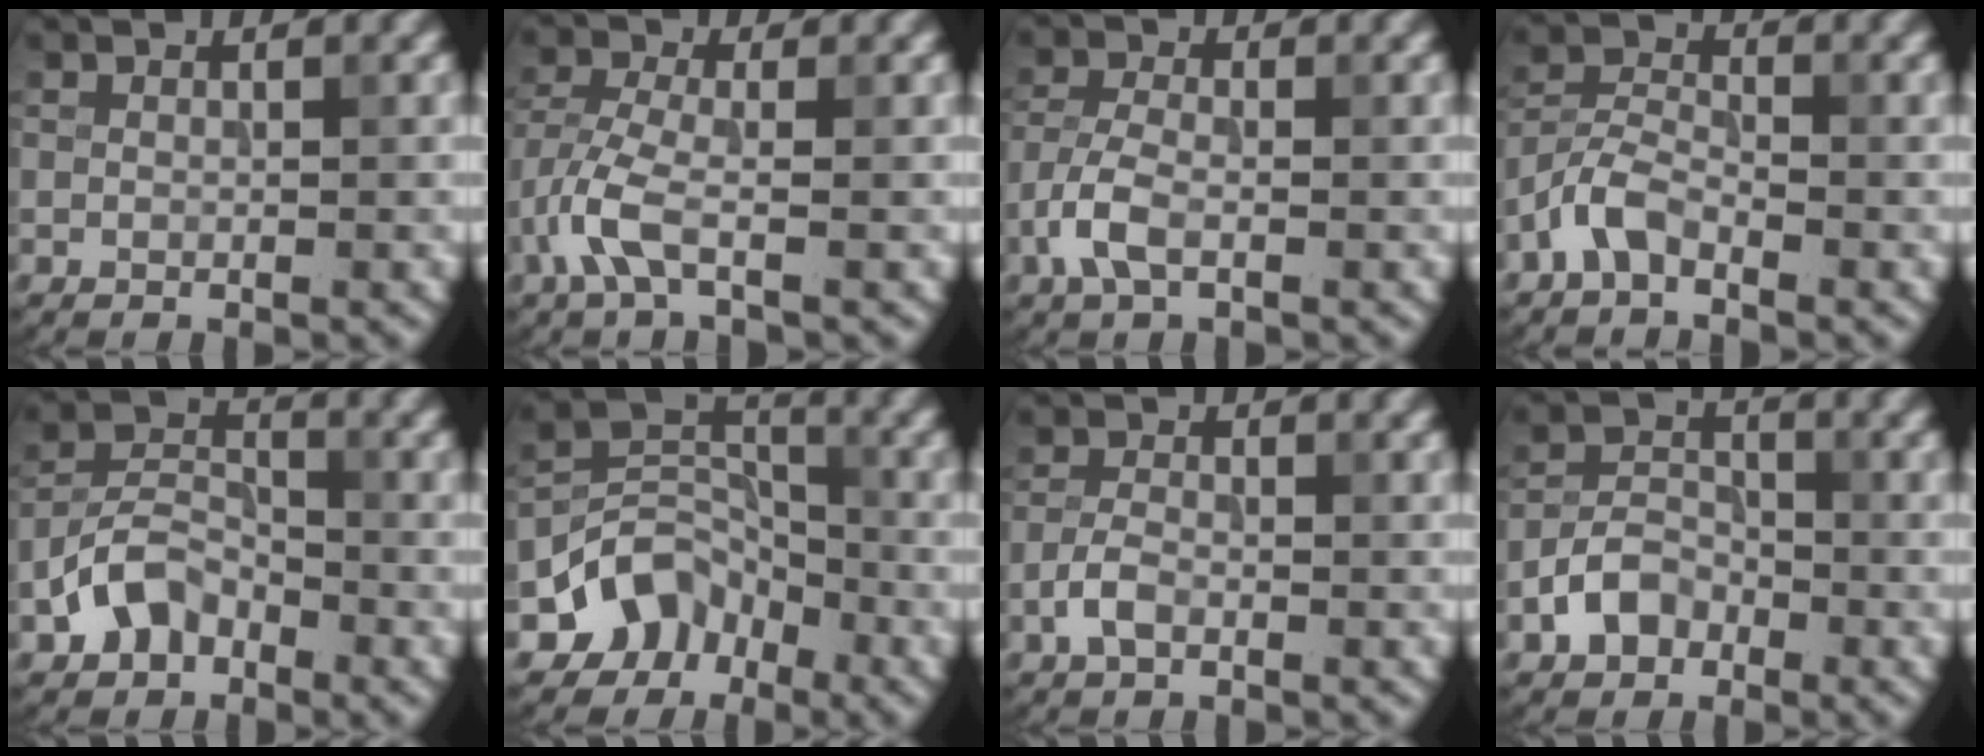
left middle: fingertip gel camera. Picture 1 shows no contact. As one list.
[{"total": 3.9, "force": [-1.9, 1.3, 3.1], "torque": [-0.079, 0.001, -0.051]}, {"total": 3.1, "force": [-1.4, 1.4, 2.4], "torque": [-0.056, 0.001, -0.036]}, {"total": 3.1, "force": [-2.1, 1.4, 1.9], "torque": [-0.038, 0.011, -0.053]}, {"total": 4.3, "force": [-2.5, 2.8, 2.2], "torque": [-0.041, 0.009, -0.056]}, {"total": 5.1, "force": [-2.9, 3.9, 1.5], "torque": [-0.008, 0.006, -0.058]}, {"total": 2.0, "force": [-1.1, 1.0, 1.4], "torque": [-0.028, 0.004, -0.026]}, {"total": 3.4, "force": [-1.9, 2.3, 1.7], "torque": [-0.028, 0.009, -0.041]}]